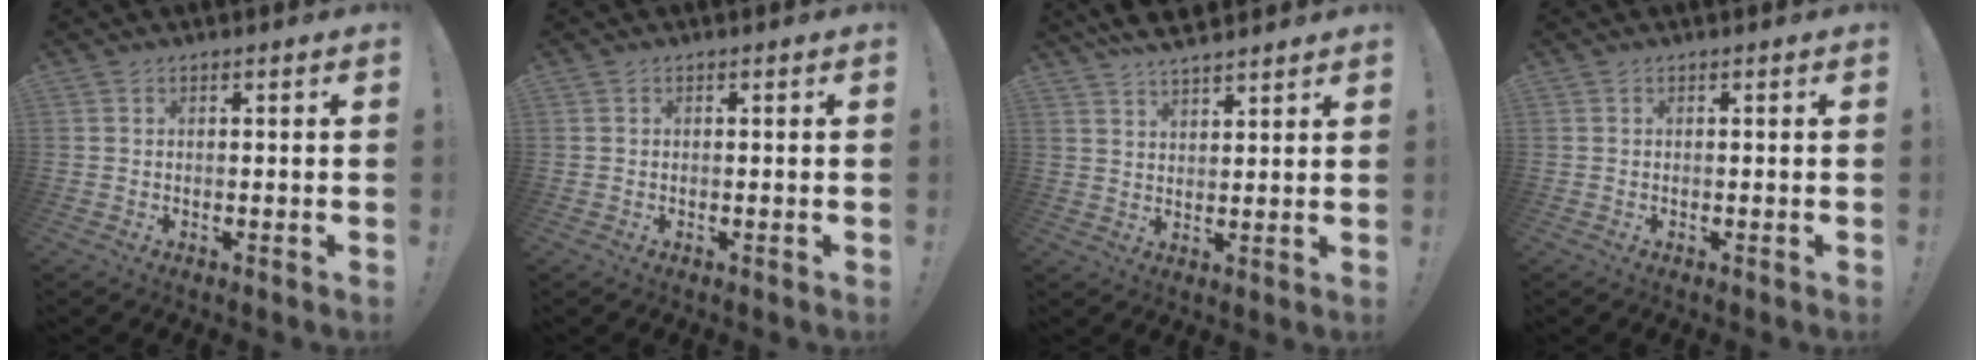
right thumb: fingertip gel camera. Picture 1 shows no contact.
{"total": 0.0}
{"total": 6.3, "force": [5.6, 1.8, 2.0], "torque": [-0.036, -0.028, 0.105]}
{"total": 0.0}